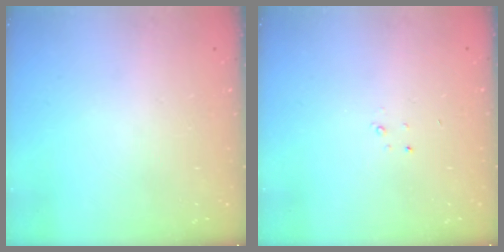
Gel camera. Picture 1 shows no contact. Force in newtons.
{"total": 1.5, "press": 1.5, "slide": 0.2}